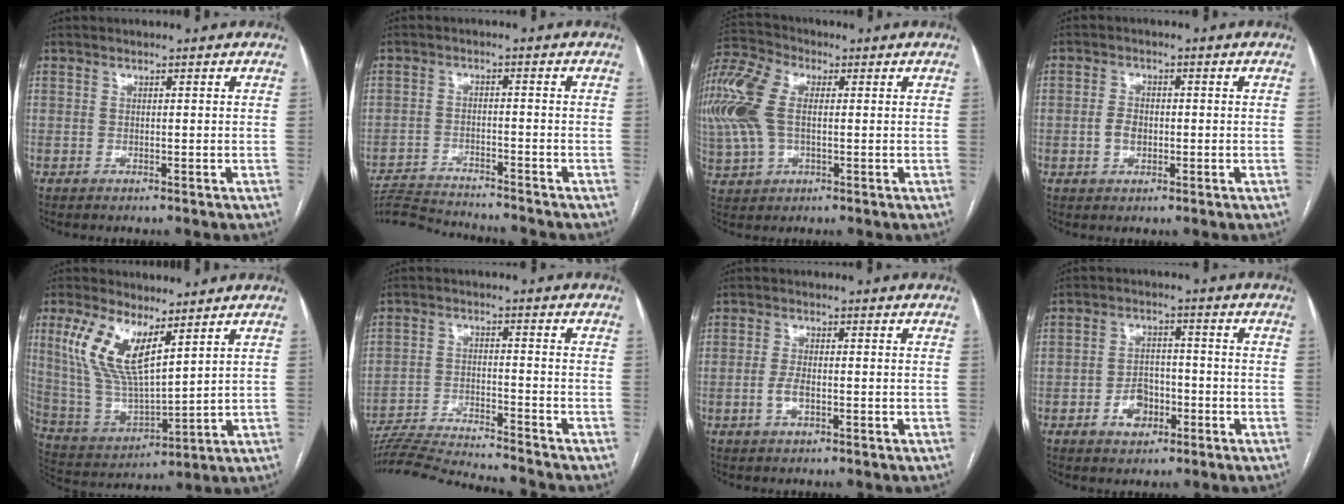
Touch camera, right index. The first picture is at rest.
{"total": 10.1, "force": [-9.9, 0.2, 2.1], "torque": [-0.036, -0.001, -0.163]}
{"total": 20.8, "force": [2.7, 13.5, 15.6], "torque": [-0.435, 0.043, 0.055]}
{"total": 2.9, "force": [-0.5, 2.1, 2.0], "torque": [-0.039, 0.005, -0.008]}
{"total": 12.8, "force": [6.5, 4.2, 10.2], "torque": [-0.224, 0.005, 0.137]}
{"total": 14.4, "force": [-13.8, -1.1, 3.9], "torque": [-0.059, -0.008, -0.225]}
{"total": 2.4, "force": [-0.6, 0.9, 2.2], "torque": [-0.052, 0.001, -0.010]}
{"total": 5.1, "force": [-2.1, 3.6, 3.0], "torque": [-0.057, 0.013, -0.030]}